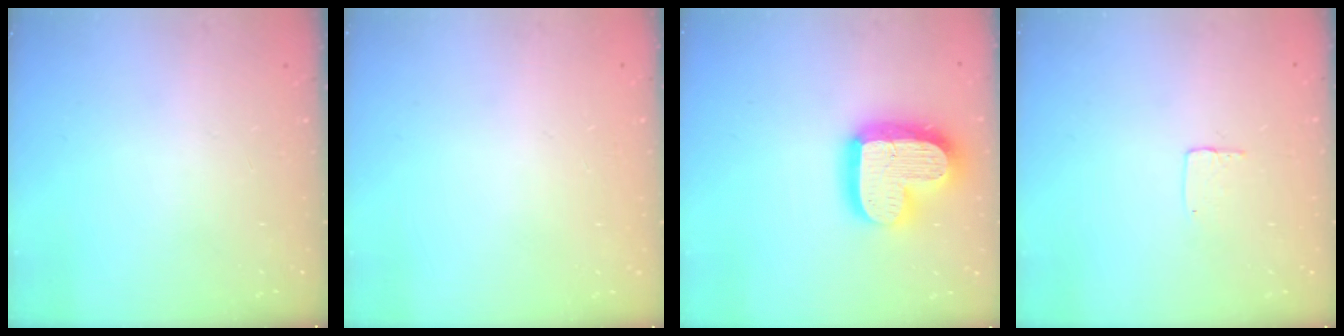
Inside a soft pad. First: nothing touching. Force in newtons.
{"total": 0.0}
{"total": 20.7, "press": 20.7, "slide": 1.7}
{"total": 3.5, "press": 3.5, "slide": 0.2}